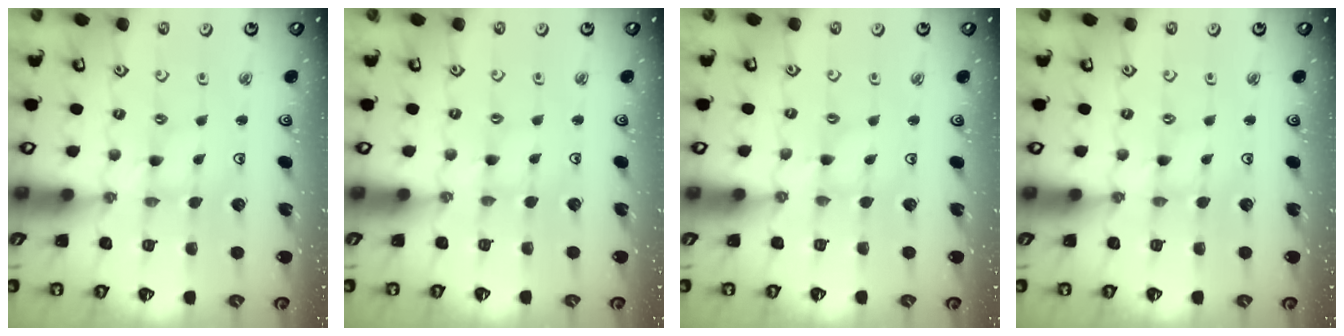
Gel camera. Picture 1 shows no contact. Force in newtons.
{"total": 2.0, "press": 2.0, "slide": 0.4}
{"total": 0.0}
{"total": 0.0}